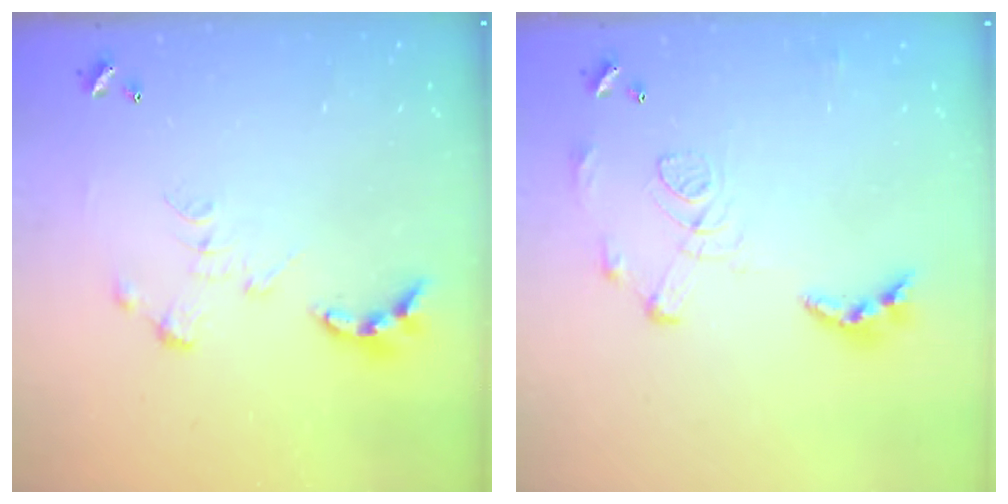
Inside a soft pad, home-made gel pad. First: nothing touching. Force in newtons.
{"total": 11.4, "press": 11.3, "slide": 1.0}